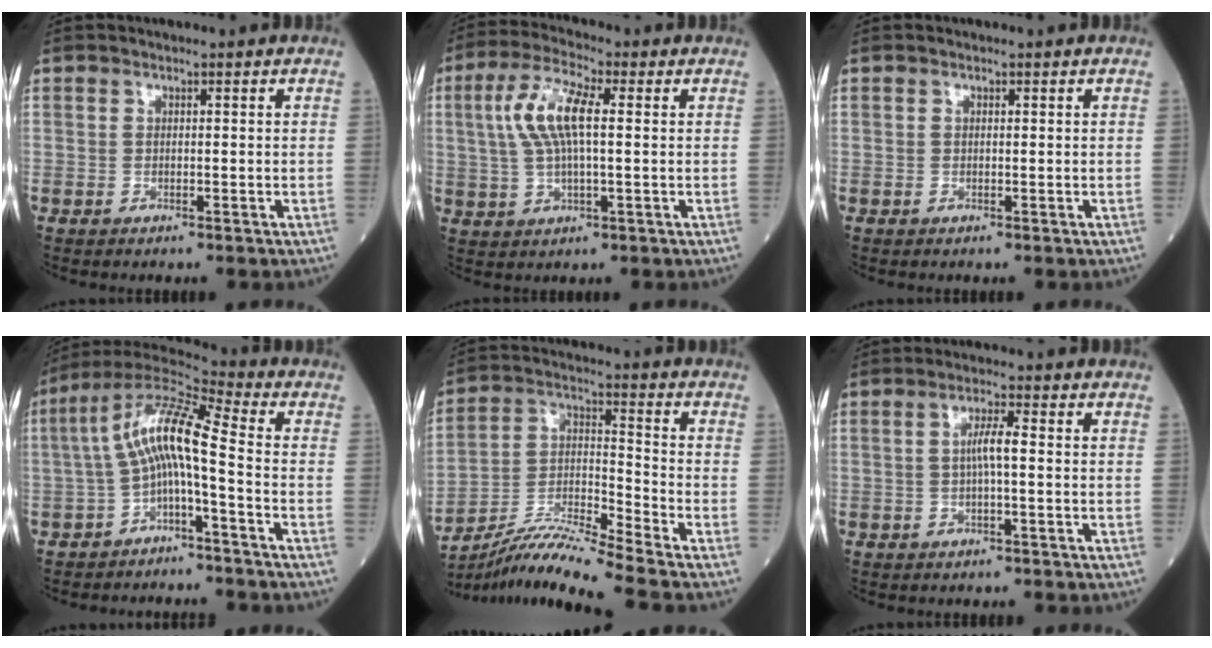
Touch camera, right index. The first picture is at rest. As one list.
[{"total": 8.9, "force": [1.6, 2.4, 8.4], "torque": [-0.181, 0.017, 0.031]}, {"total": 0.0}, {"total": 10.0, "force": [-1.6, 1.2, 9.8], "torque": [-0.186, 0.042, -0.035]}, {"total": 12.4, "force": [-11.1, -2.6, 5.0], "torque": [-0.099, -0.001, -0.205]}, {"total": 3.2, "force": [0.0, 0.1, 3.2], "torque": [-0.060, 0.004, -0.001]}]